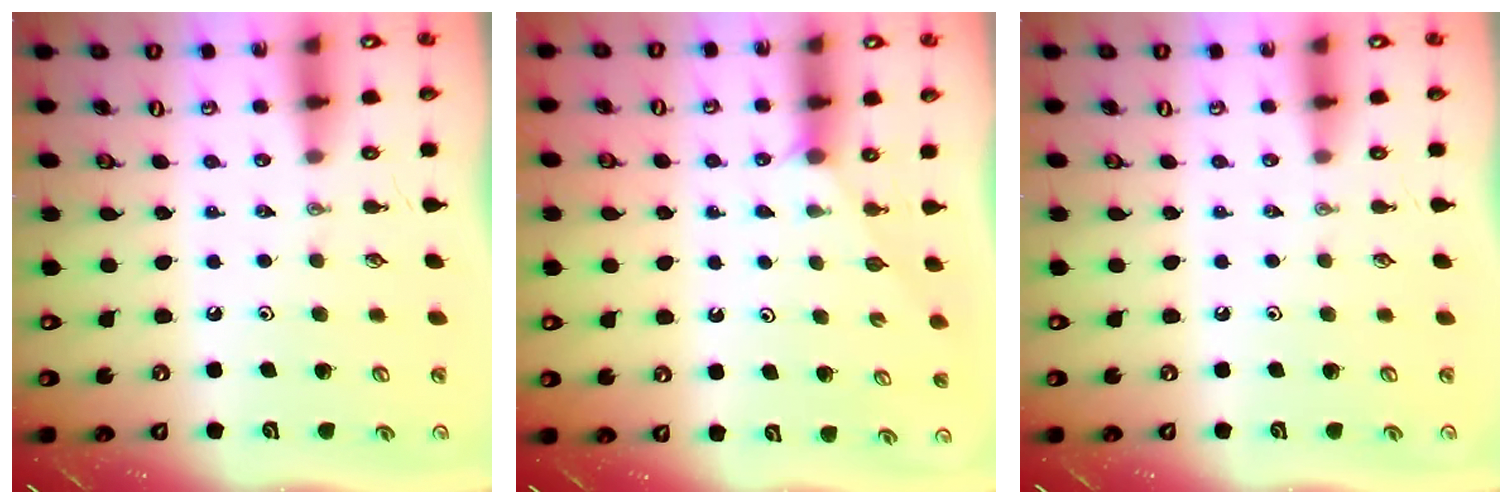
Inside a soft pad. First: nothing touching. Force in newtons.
{"total": 1.5, "press": 1.5, "slide": 0.2}
{"total": 0.0}